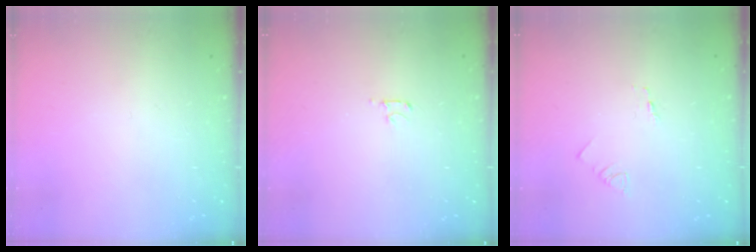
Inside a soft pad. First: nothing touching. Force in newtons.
{"total": 2.5, "press": 2.4, "slide": 0.3}
{"total": 1.3, "press": 1.2, "slide": 0.1}